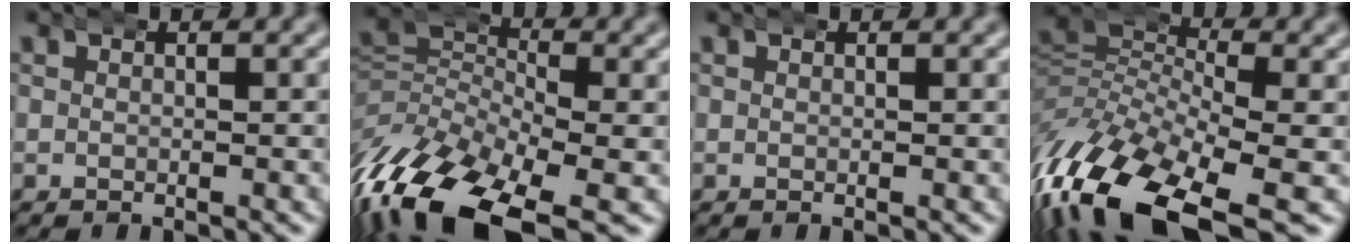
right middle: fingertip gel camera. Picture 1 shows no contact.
{"total": 10.3, "force": [-4.7, 6.2, 6.8], "torque": [-0.149, -0.034, -0.067]}
{"total": 0.0}
{"total": 12.5, "force": [-5.1, 7.6, 8.5], "torque": [-0.199, -0.054, -0.063]}